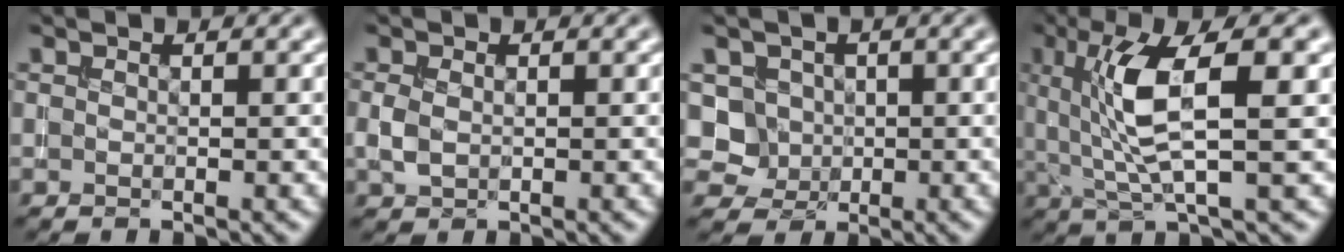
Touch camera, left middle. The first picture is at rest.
{"total": 1.5, "force": [0.0, 1.1, 0.9], "torque": [-0.024, 0.001, 0.003]}
{"total": 3.9, "force": [1.0, 3.5, 1.4], "torque": [-0.022, 0.003, 0.021]}
{"total": 8.1, "force": [1.6, 2.0, 7.7], "torque": [-0.144, 0.001, 0.032]}